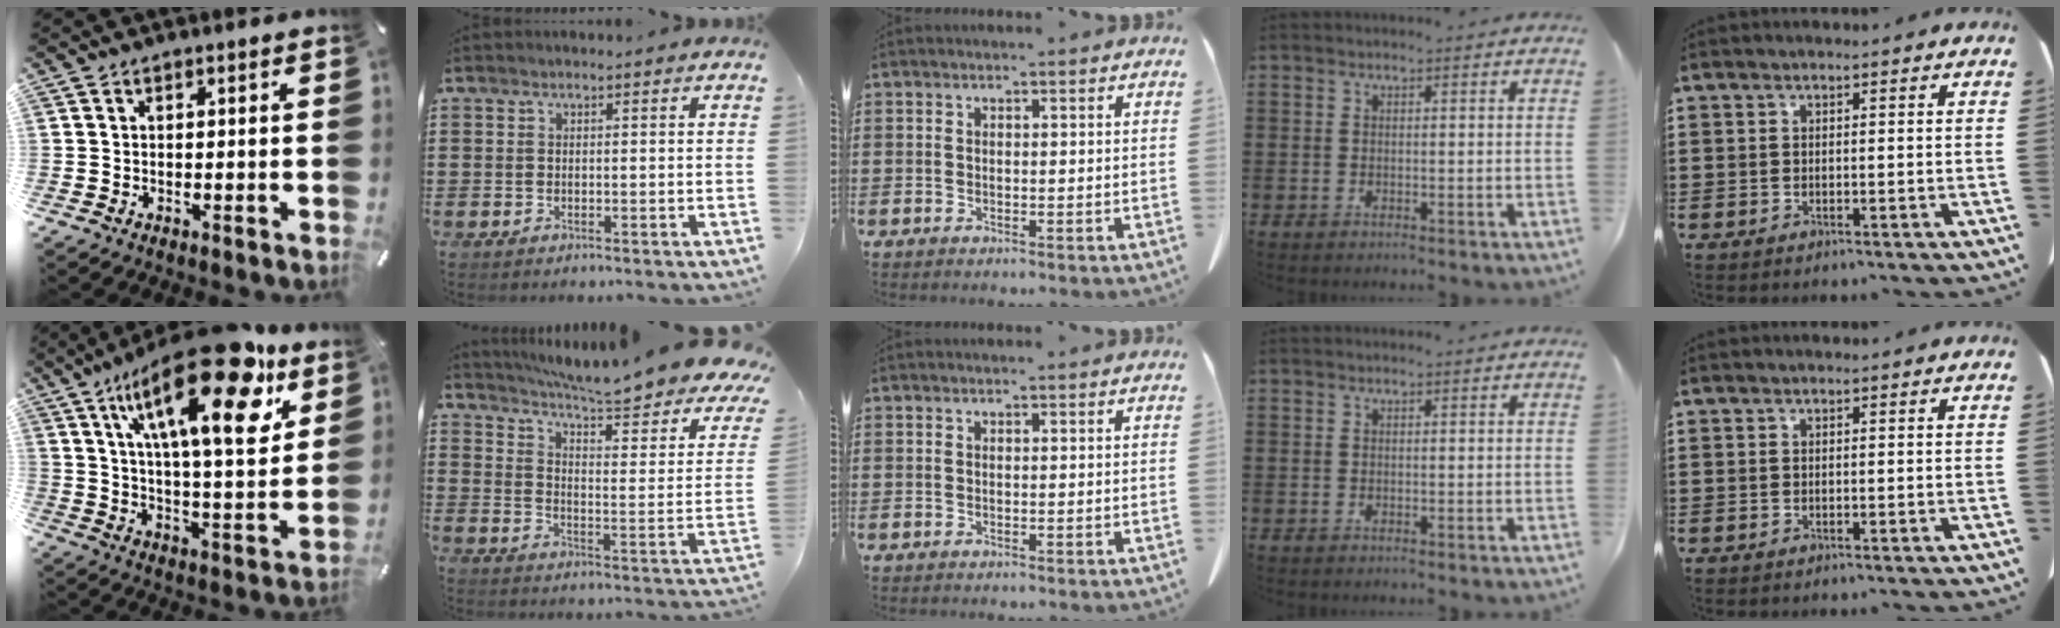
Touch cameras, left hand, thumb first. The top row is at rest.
{"thumb": {"total": 26.2, "force": [14.0, 9.0, 20.3], "torque": [-0.327, -0.075, 0.216]}, "index": {"total": 7.0, "force": [5.9, 0.5, 3.6], "torque": [-0.081, -0.054, 0.095]}}